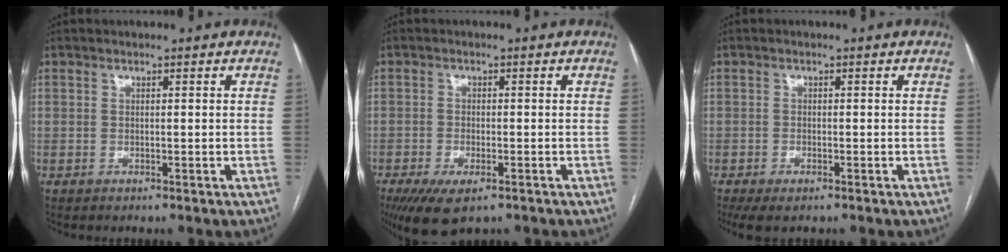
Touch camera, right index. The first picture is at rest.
{"total": 6.8, "force": [-4.2, 2.6, 4.6], "torque": [-0.076, -0.012, -0.067]}
{"total": 3.5, "force": [-2.3, 1.4, 2.3], "torque": [-0.044, -0.008, -0.031]}